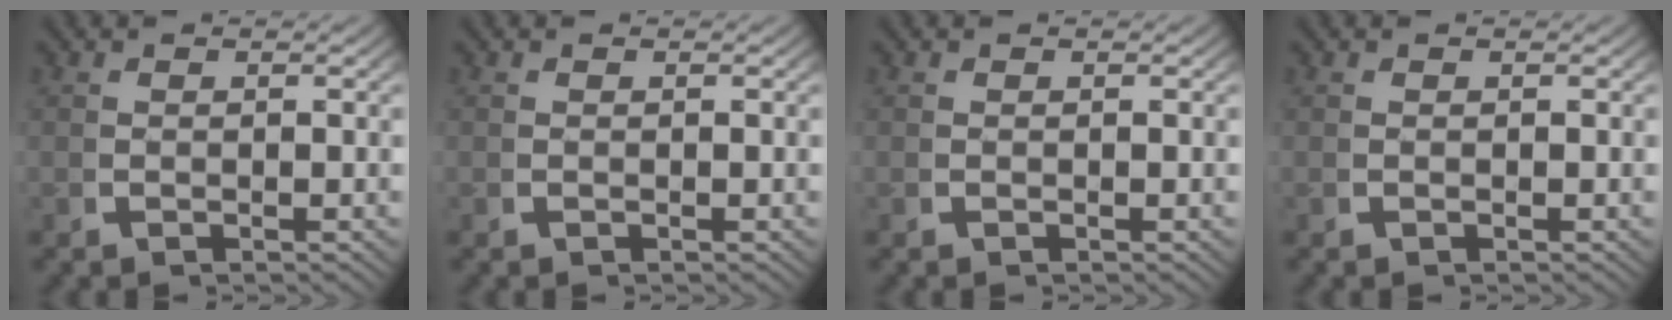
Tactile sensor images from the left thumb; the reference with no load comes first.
{"total": 0.0}
{"total": 0.0}
{"total": 0.0}